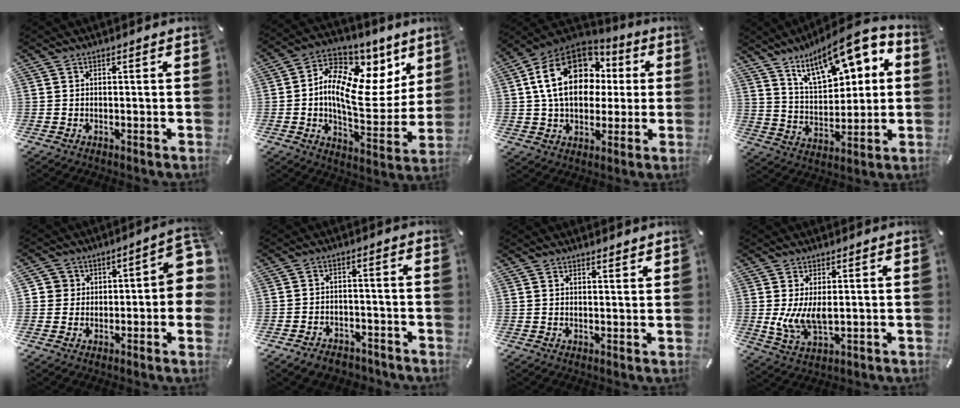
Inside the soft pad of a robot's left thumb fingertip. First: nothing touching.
{"total": 15.6, "force": [4.2, 8.9, 12.0], "torque": [-0.207, -0.036, 0.070]}
{"total": 20.1, "force": [4.7, 14.5, 13.1], "torque": [-0.245, -0.005, 0.081]}
{"total": 15.7, "force": [10.2, 7.4, 9.4], "torque": [-0.159, -0.053, 0.177]}
{"total": 9.3, "force": [-0.3, 6.1, 7.0], "torque": [-0.081, 0.008, -0.004]}
{"total": 5.2, "force": [-4.1, 2.8, 1.4], "torque": [-0.022, 0.025, -0.079]}
{"total": 1.3, "force": [1.2, 0.2, 0.3], "torque": [0.001, -0.008, 0.022]}
{"total": 7.6, "force": [0.4, 4.2, 6.3], "torque": [-0.141, -0.009, 0.003]}